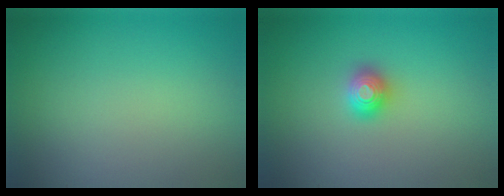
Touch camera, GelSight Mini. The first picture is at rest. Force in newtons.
{"total": 2.0, "press": 2.0, "slide": 0.2}